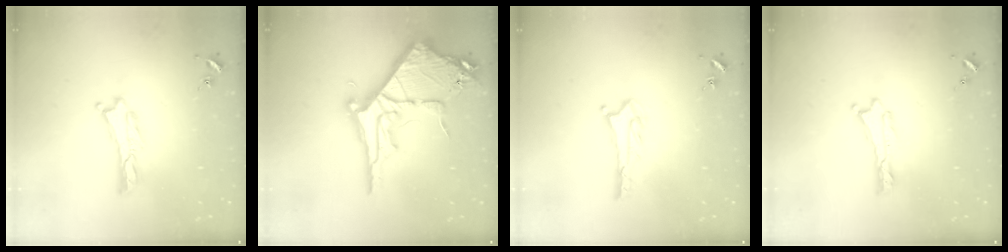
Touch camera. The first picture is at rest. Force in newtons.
{"total": 10.9, "press": 10.9, "slide": 1.1}
{"total": 2.8, "press": 2.8, "slide": 0.2}
{"total": 0.0}